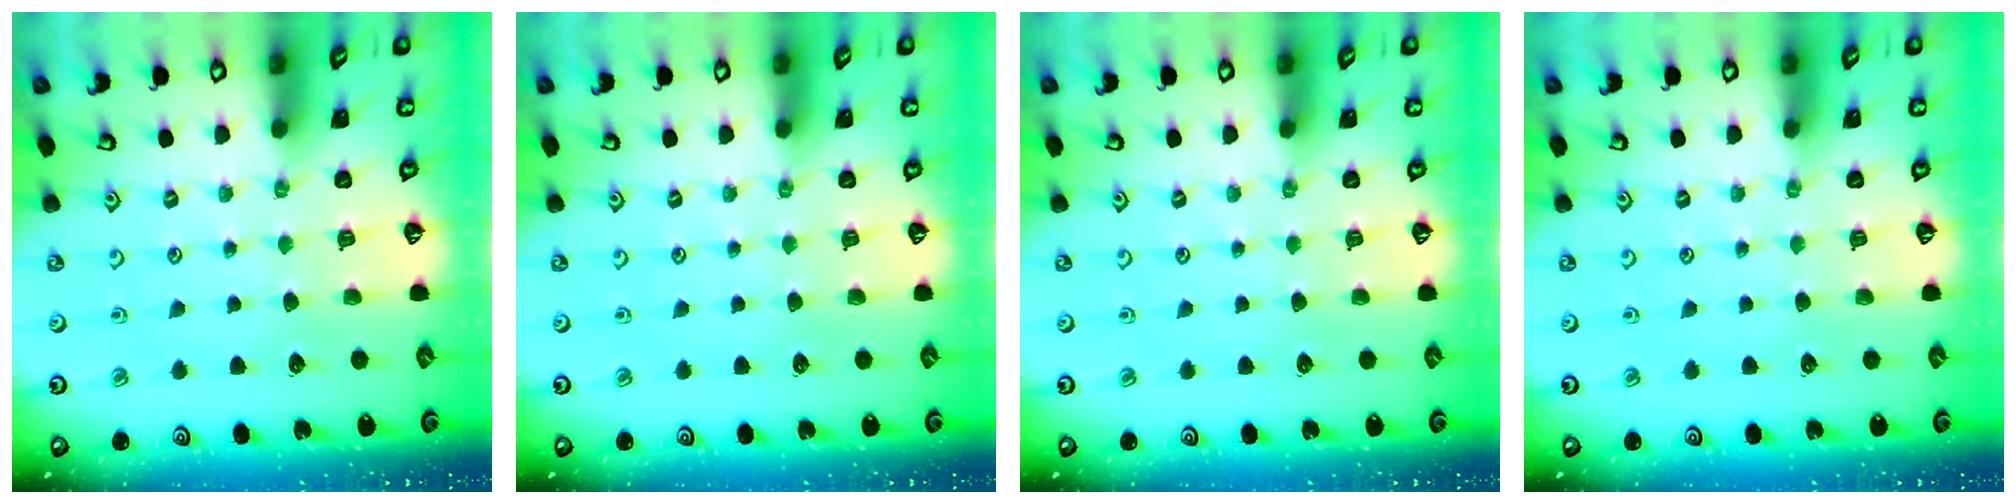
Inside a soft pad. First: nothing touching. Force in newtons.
{"total": 0.0}
{"total": 0.0}
{"total": 0.0}